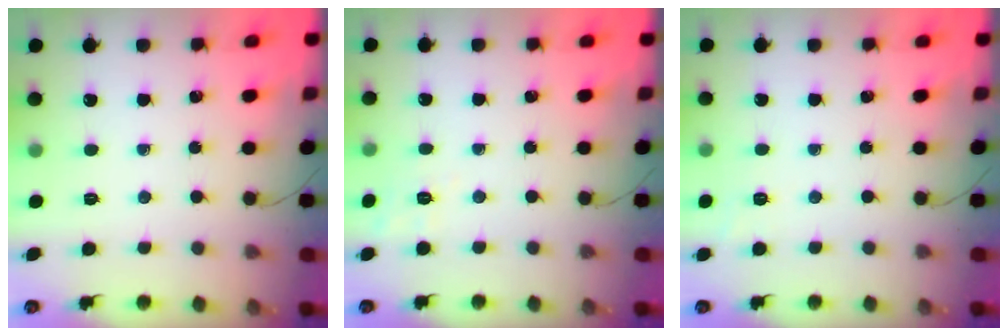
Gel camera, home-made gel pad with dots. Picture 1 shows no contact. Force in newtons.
{"total": 3.3, "press": 2.7, "slide": 1.9}
{"total": 1.6, "press": 0.2, "slide": 1.6}